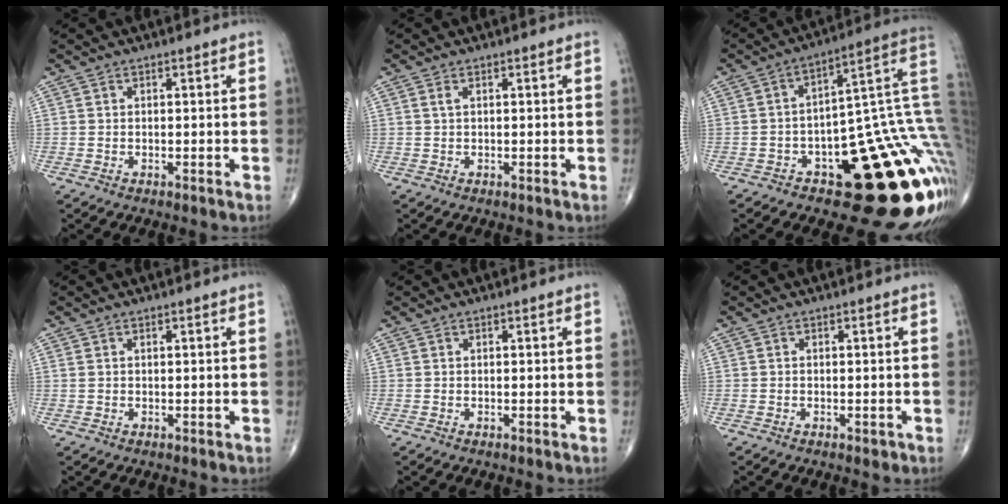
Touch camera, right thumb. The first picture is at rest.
{"total": 0.9, "force": [0.3, 0.4, 0.7], "torque": [-0.018, 0.007, 0.007]}
{"total": 24.4, "force": [-4.1, 10.9, 21.5], "torque": [-0.158, 0.062, -0.041]}
{"total": 0.6, "force": [0.2, 0.3, 0.4], "torque": [-0.011, 0.010, 0.008]}
{"total": 0.0}
{"total": 0.9, "force": [-0.4, 0.5, 0.6], "torque": [-0.006, -0.001, -0.005]}